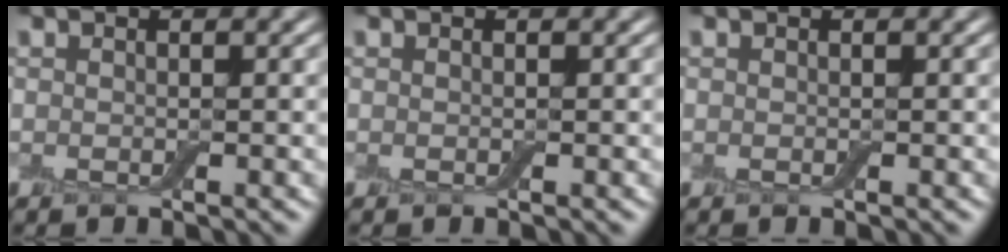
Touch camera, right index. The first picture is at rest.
{"total": 0.0}
{"total": 0.0}